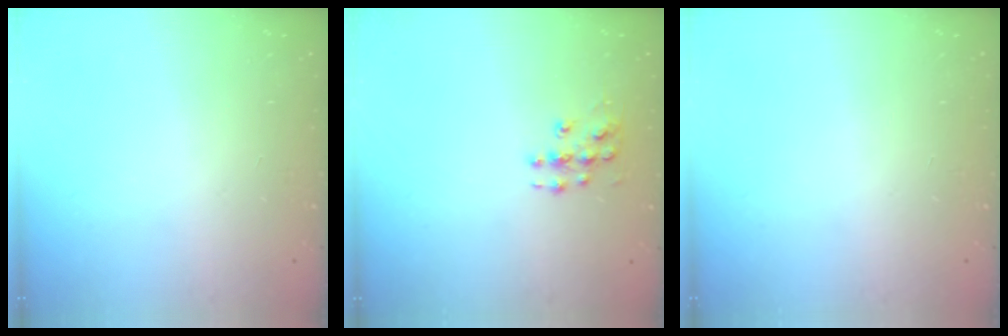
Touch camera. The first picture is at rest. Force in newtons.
{"total": 6.1, "press": 6.1, "slide": 0.4}
{"total": 0.0}